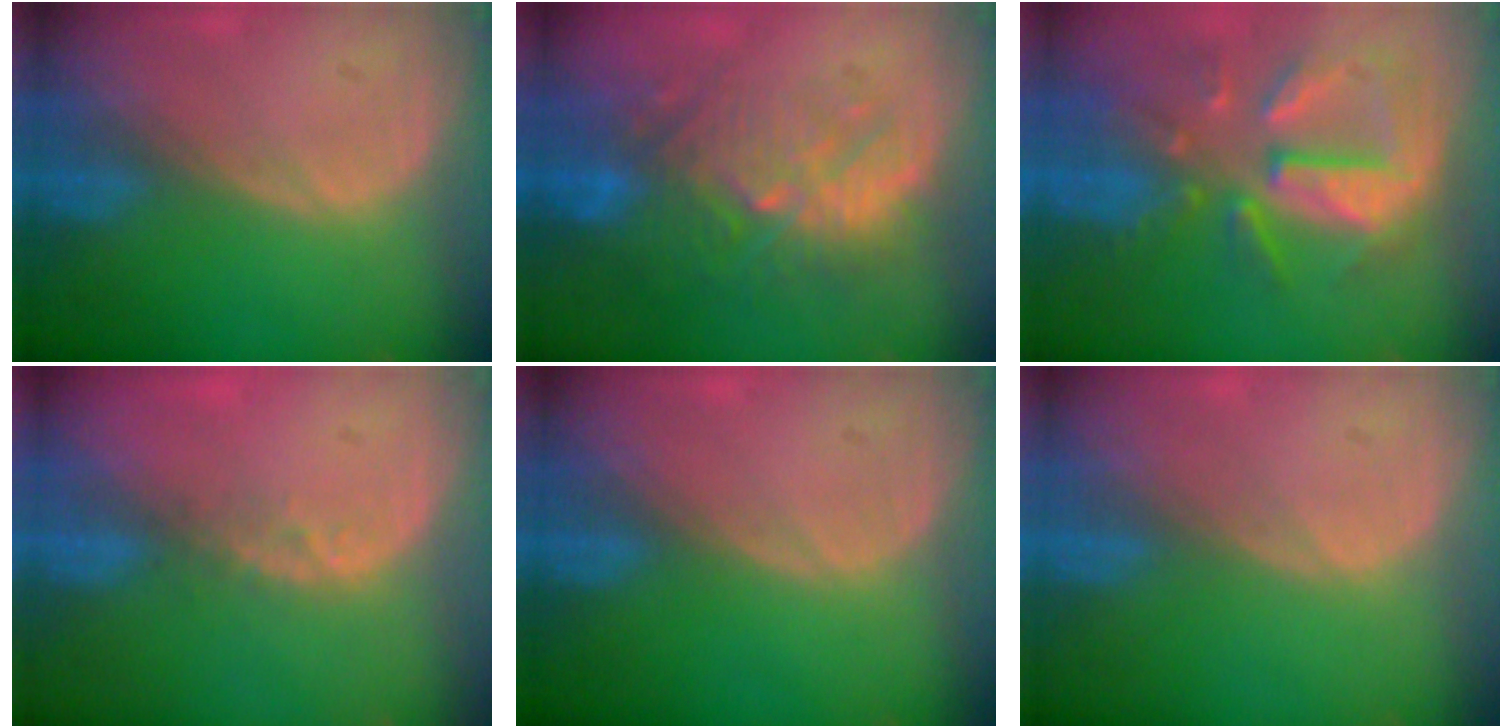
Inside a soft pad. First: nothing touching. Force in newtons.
{"total": 11.0, "press": 9.8, "slide": 5.0}
{"total": 10.7, "press": 9.5, "slide": 4.9}
{"total": 2.1, "press": 1.8, "slide": 1.1}
{"total": 0.0}
{"total": 0.0}